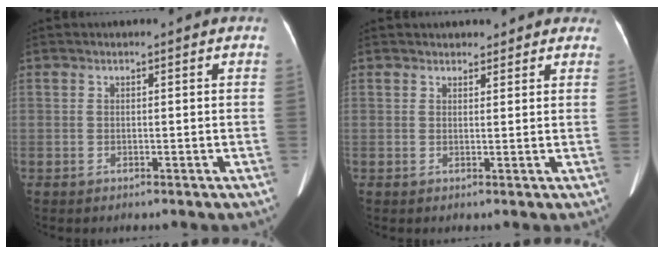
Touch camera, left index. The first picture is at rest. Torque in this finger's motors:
{"motor_torque": [-0.03, 0.04, -0.13, -0.05]}